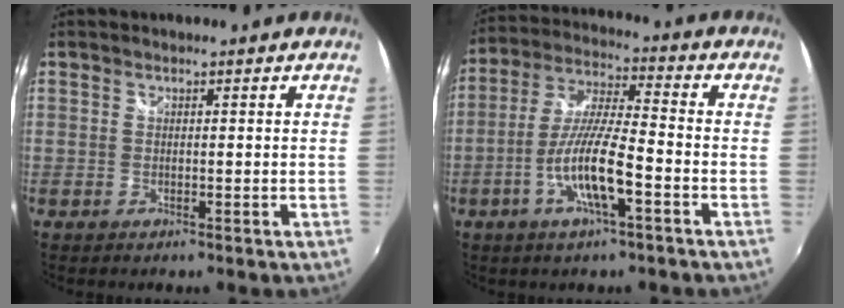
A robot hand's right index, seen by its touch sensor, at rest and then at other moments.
{"total": 11.4, "force": [-4.7, 1.4, 10.4], "torque": [-0.212, -0.002, -0.089]}